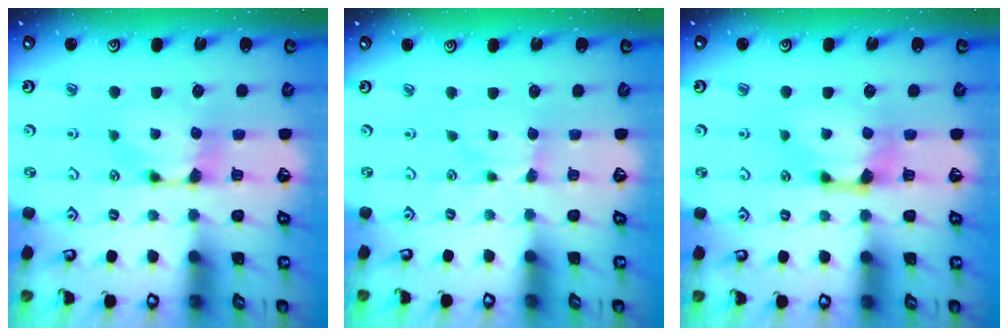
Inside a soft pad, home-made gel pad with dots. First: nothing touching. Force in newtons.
{"total": 1.9, "press": 1.8, "slide": 0.6}
{"total": 1.5, "press": 1.2, "slide": 0.9}